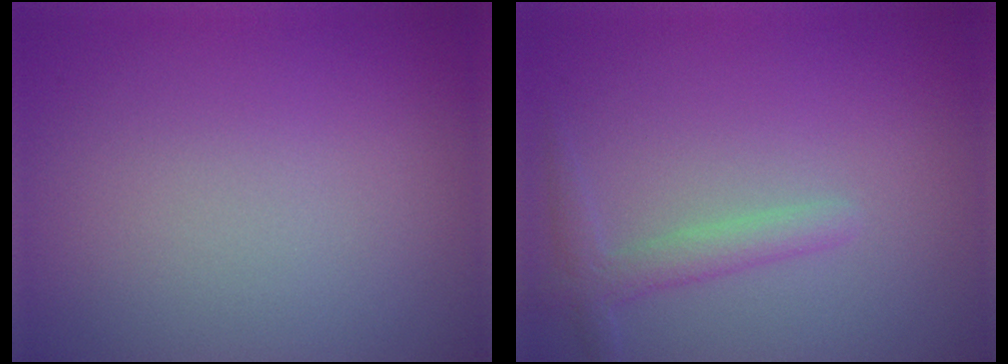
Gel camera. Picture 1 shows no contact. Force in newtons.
{"total": 2.0, "press": 2.0, "slide": 0.1}